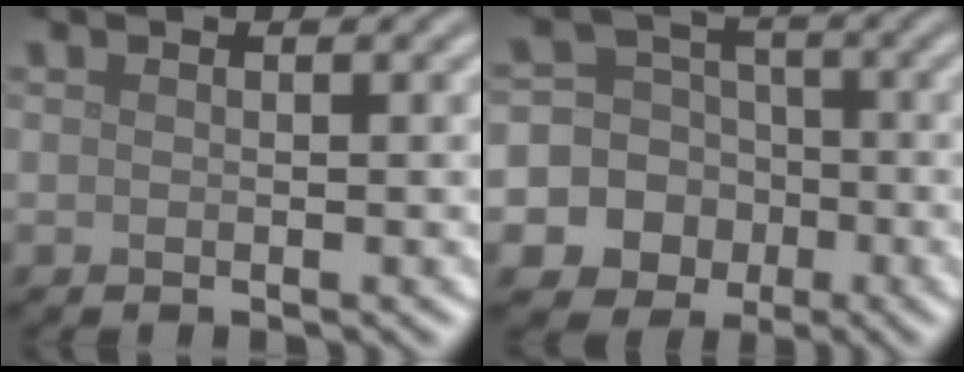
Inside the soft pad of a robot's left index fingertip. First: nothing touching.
{"total": 12.9, "force": [-4.1, 12.1, 1.9], "torque": [-0.079, -0.014, -0.082]}